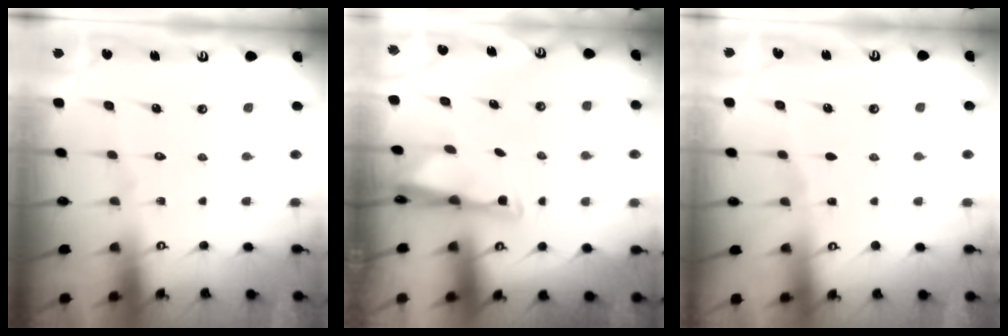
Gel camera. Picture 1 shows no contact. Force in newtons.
{"total": 2.9, "press": 2.9, "slide": 0.4}
{"total": 1.5, "press": 1.4, "slide": 0.2}